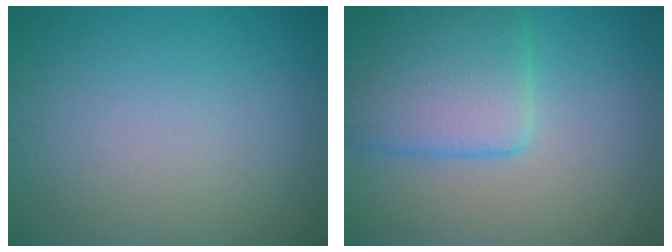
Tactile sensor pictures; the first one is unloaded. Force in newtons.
{"total": 6.7, "press": 6.7, "slide": 0.3}